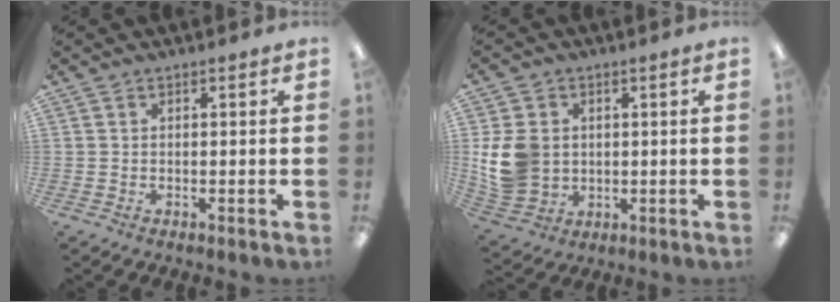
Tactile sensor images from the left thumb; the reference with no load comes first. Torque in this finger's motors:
{"motor_torque": [0.00, 0.38, 0.07, -0.06, 0.08]}